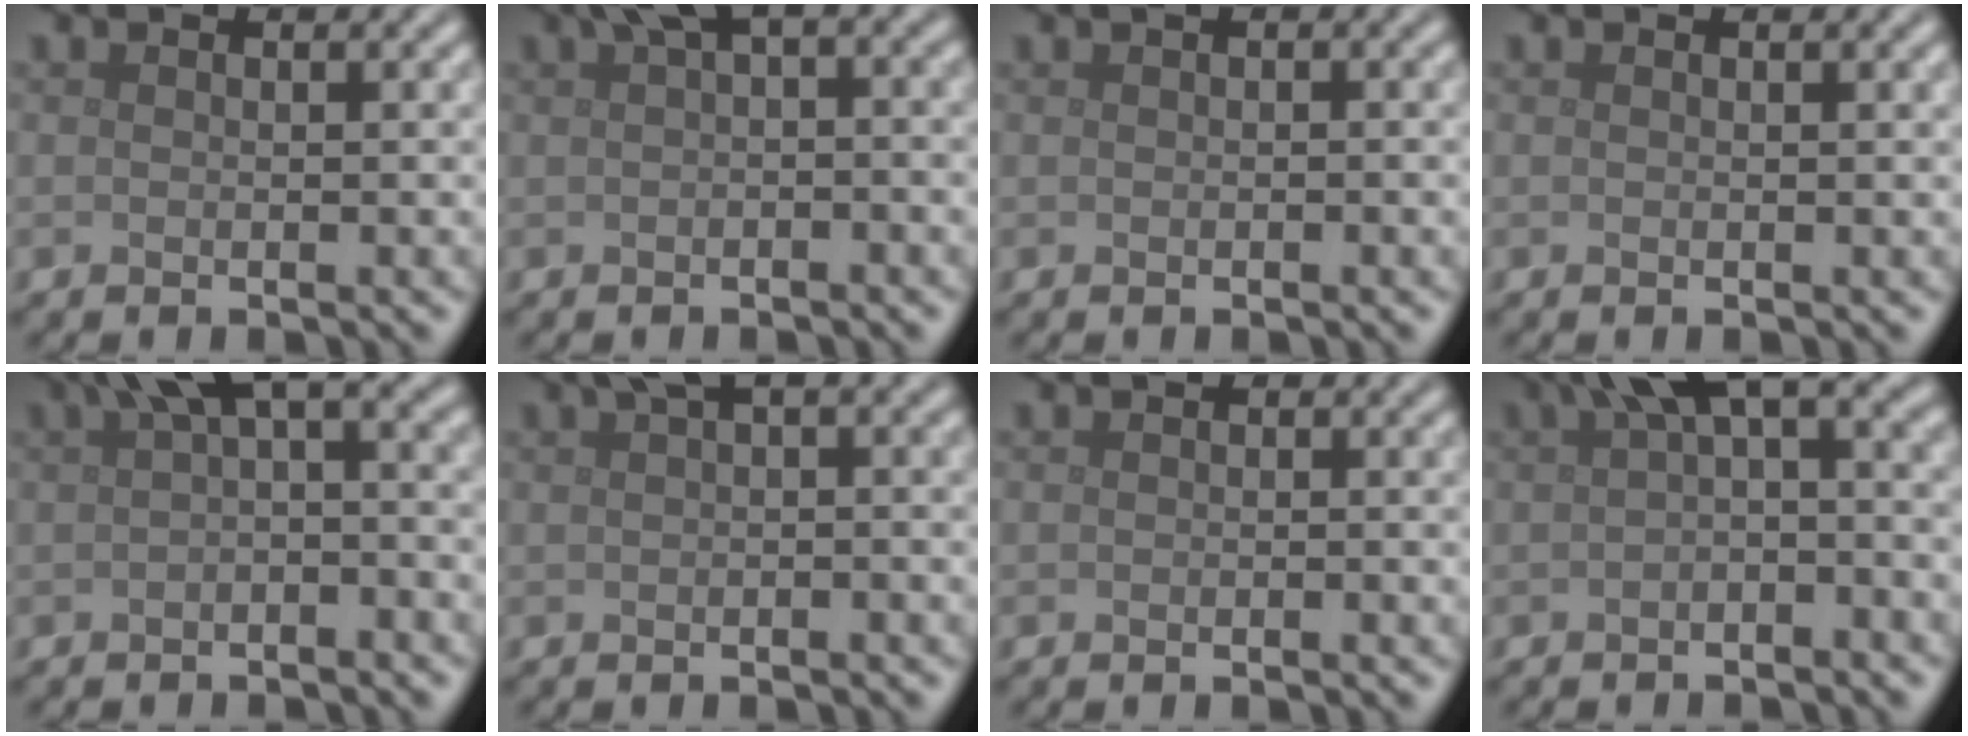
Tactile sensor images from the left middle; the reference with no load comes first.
{"total": 3.6, "force": [1.3, 1.0, 3.2], "torque": [-0.045, 0.012, 0.018]}
{"total": 0.9, "force": [0.2, 0.2, 0.8], "torque": [-0.012, 0.002, 0.003]}
{"total": 0.7, "force": [0.3, 0.2, 0.6], "torque": [-0.005, 0.003, 0.004]}
{"total": 5.1, "force": [1.5, 1.7, 4.6], "torque": [-0.057, 0.014, 0.015]}
{"total": 2.8, "force": [1.0, 0.7, 2.5], "torque": [-0.035, 0.011, 0.014]}
{"total": 0.6, "force": [0.0, 0.4, 0.4], "torque": [-0.003, -0.006, -0.003]}
{"total": 6.0, "force": [1.5, 2.2, 5.4], "torque": [-0.072, 0.014, 0.014]}